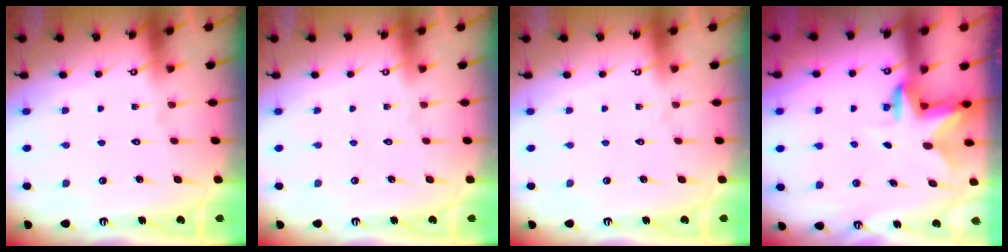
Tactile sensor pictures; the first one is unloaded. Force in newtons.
{"total": 0.0}
{"total": 0.0}
{"total": 2.5, "press": 2.5, "slide": 0.5}